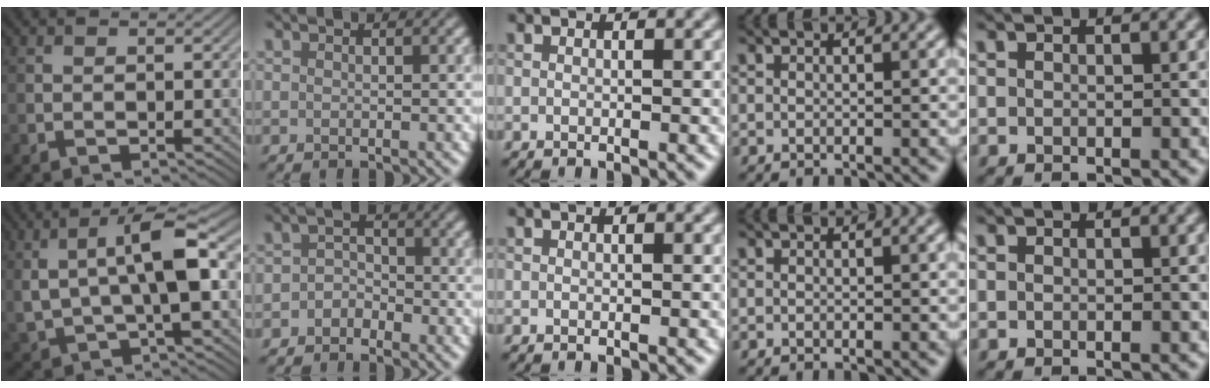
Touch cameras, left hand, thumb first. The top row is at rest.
{"thumb": {"total": 9.9, "force": [1.6, 3.9, 8.9], "torque": [-0.180, 0.003, 0.029]}, "index": {"total": 1.6, "force": [-1.3, 0.9, 0.4], "torque": [-0.004, 0.004, -0.024]}}